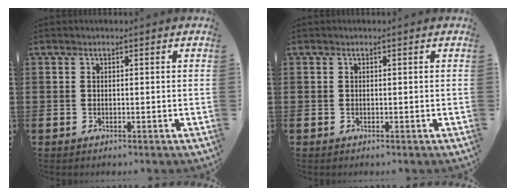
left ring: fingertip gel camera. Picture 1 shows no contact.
{"total": 0.0}